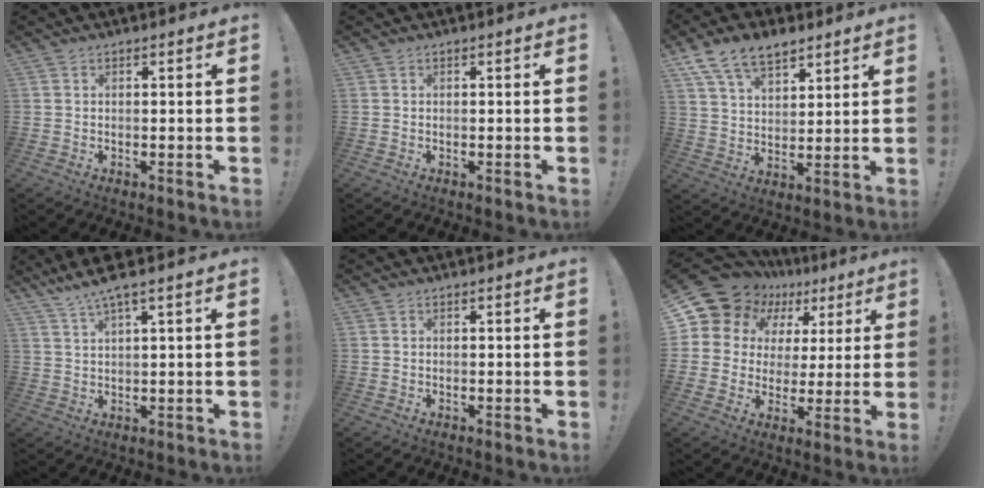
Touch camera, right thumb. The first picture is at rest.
{"total": 0.0}
{"total": 11.6, "force": [8.0, 6.0, 5.8], "torque": [-0.105, -0.034, 0.154]}
{"total": 6.0, "force": [4.6, 0.1, 3.9], "torque": [-0.080, -0.021, 0.080]}
{"total": 0.0}
{"total": 13.1, "force": [9.2, 8.2, 4.2], "torque": [-0.084, -0.072, 0.179]}